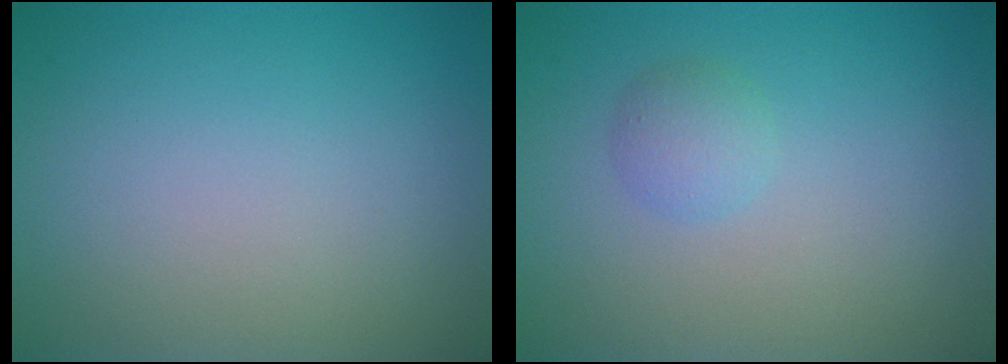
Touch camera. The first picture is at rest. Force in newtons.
{"total": 1.5, "press": 1.5, "slide": 0.0}